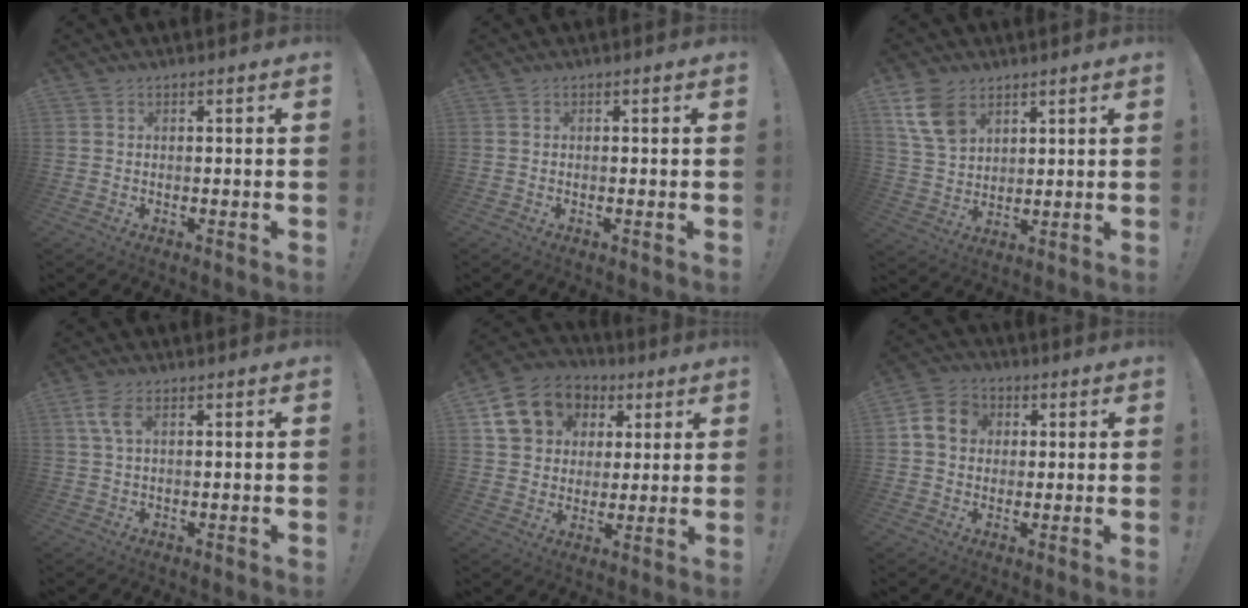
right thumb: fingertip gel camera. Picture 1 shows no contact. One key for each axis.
{"total": 0.0}
{"total": 11.1, "fx": 6.1, "fy": 7.3, "fz": 5.6, "tx": -0.113, "ty": -0.020, "tz": 0.124}
{"total": 4.7, "fx": 1.5, "fy": 1.9, "fz": 4.0, "tx": -0.090, "ty": 0.002, "tz": 0.027}
{"total": 14.3, "fx": 6.1, "fy": 11.6, "fz": 5.7, "tx": -0.076, "ty": -0.024, "tz": 0.126}
{"total": 9.6, "fx": 2.0, "fy": 8.2, "fz": 4.6, "tx": -0.067, "ty": 0.010, "tz": 0.044}